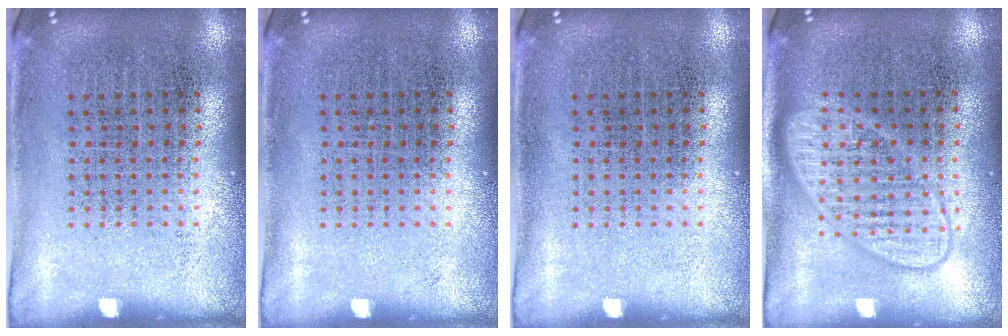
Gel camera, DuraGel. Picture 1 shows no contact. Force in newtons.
{"total": 0.0}
{"total": 0.0}
{"total": 2.4, "press": 2.4, "slide": 0.3}